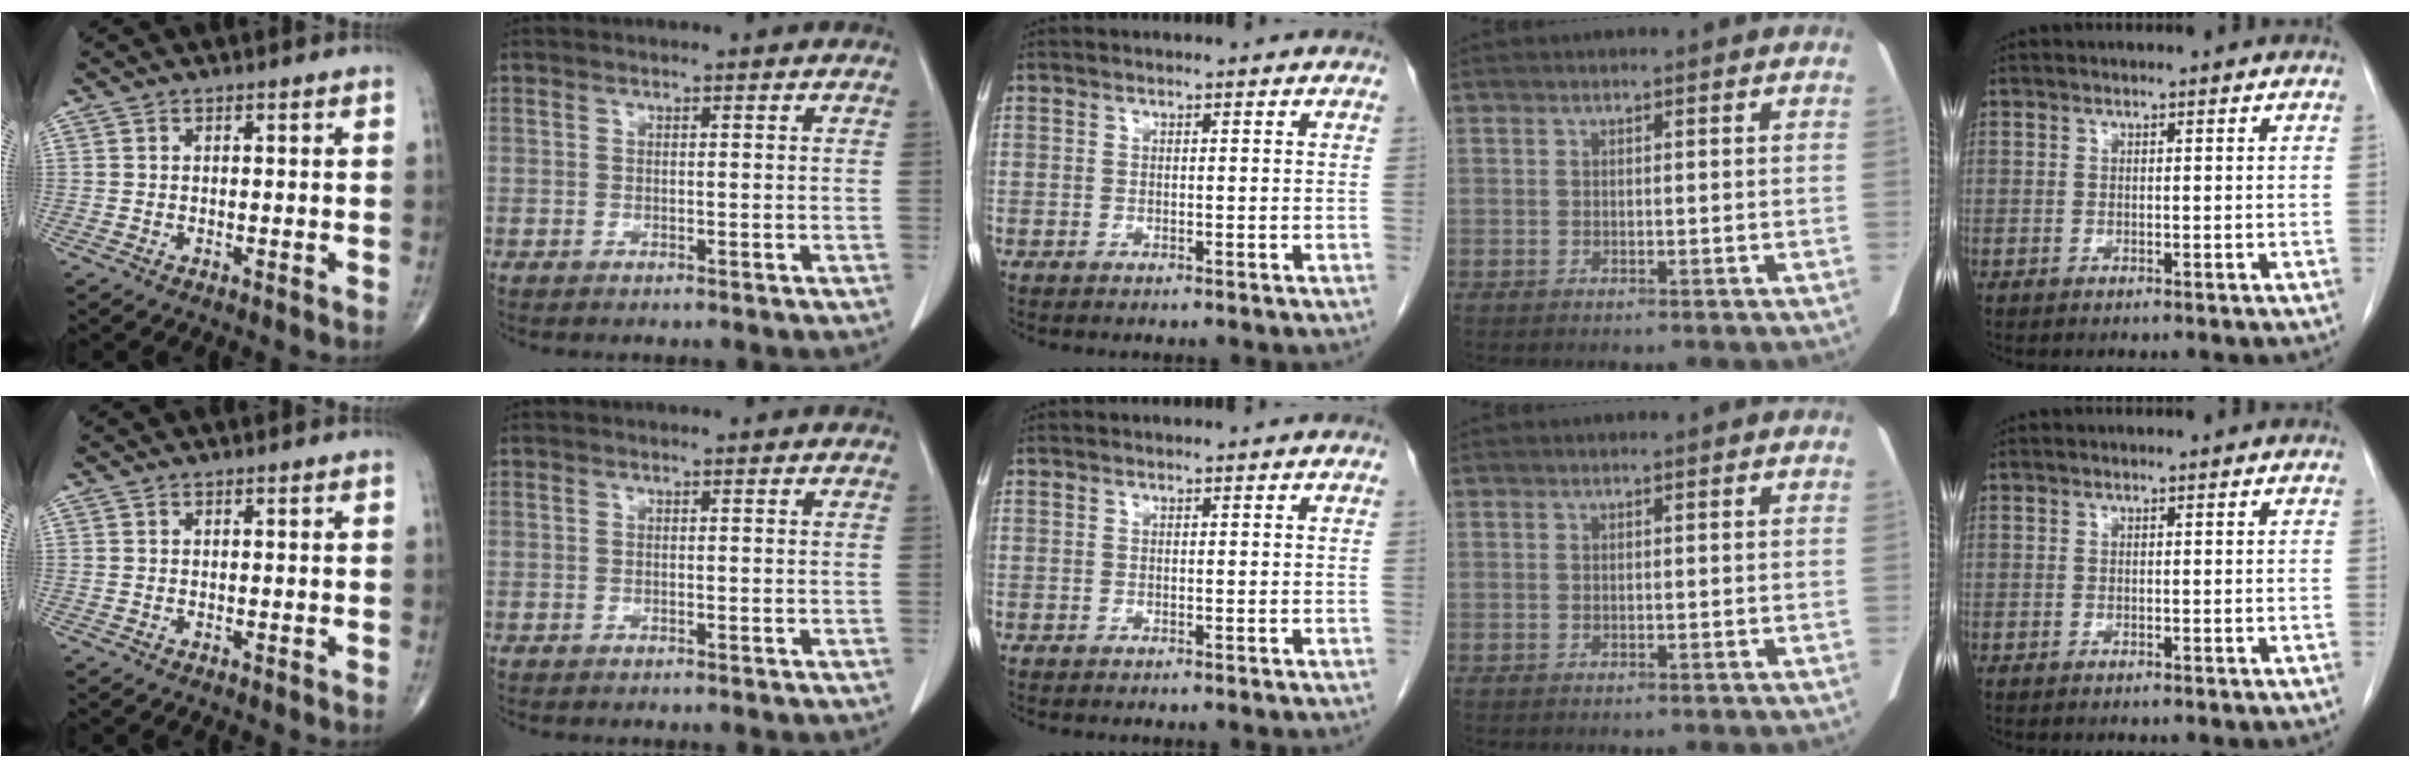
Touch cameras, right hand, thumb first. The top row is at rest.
{}